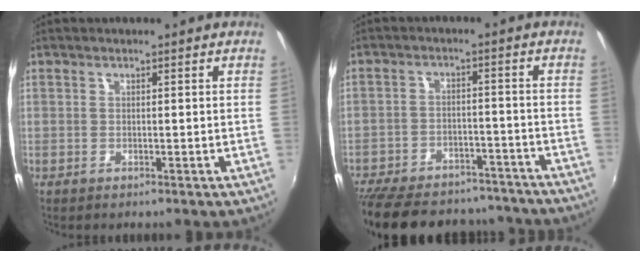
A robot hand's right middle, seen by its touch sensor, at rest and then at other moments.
{"total": 23.8, "force": [-19.9, 9.6, 8.8], "torque": [-0.205, 0.020, -0.268]}